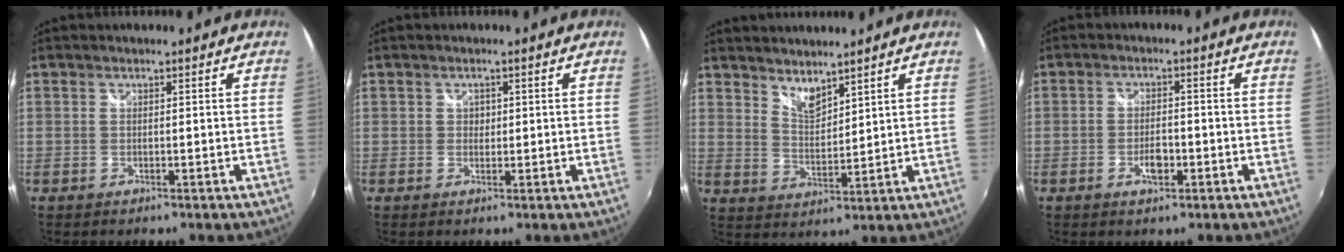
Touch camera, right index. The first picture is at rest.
{"total": 1.3, "force": [0.1, 1.3, 0.3], "torque": [0.000, 0.001, -0.001]}
{"total": 5.0, "force": [4.4, 1.5, 1.9], "torque": [-0.026, -0.005, 0.079]}
{"total": 3.9, "force": [-1.6, 1.8, 3.0], "torque": [-0.060, -0.001, -0.028]}